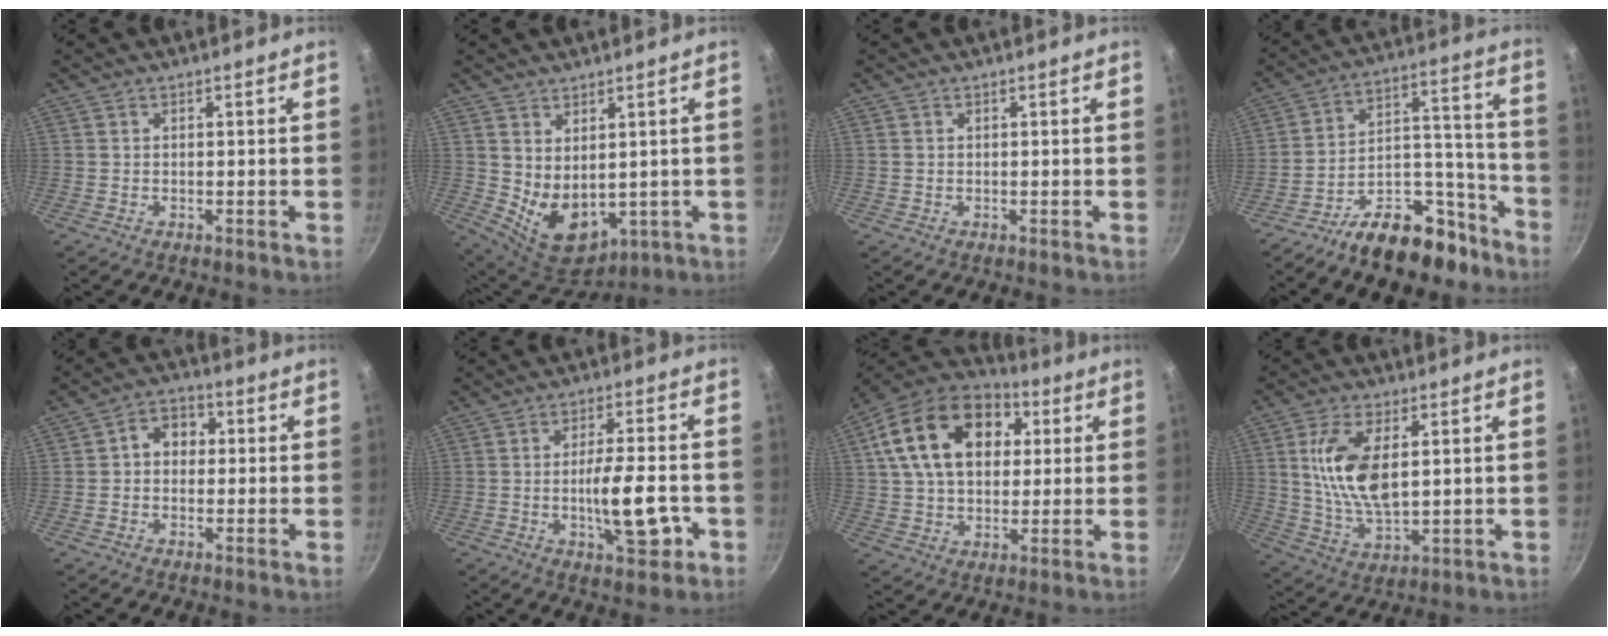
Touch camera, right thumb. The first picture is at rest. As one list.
[{"total": 9.9, "force": [1.4, 6.5, 7.3], "torque": [-0.102, -0.036, 0.054]}, {"total": 0.0}, {"total": 18.1, "force": [-13.3, 8.5, 8.9], "torque": [-0.087, 0.127, -0.205]}, {"total": 6.2, "force": [0.5, 5.0, 3.5], "torque": [-0.022, 0.014, -0.006]}, {"total": 10.5, "force": [-2.9, 3.4, 9.5], "torque": [-0.129, 0.015, -0.042]}, {"total": 21.9, "force": [6.2, 14.8, 14.8], "torque": [-0.239, 0.012, 0.095]}, {"total": 12.8, "force": [2.8, 6.2, 10.9], "torque": [-0.202, -0.013, 0.060]}]